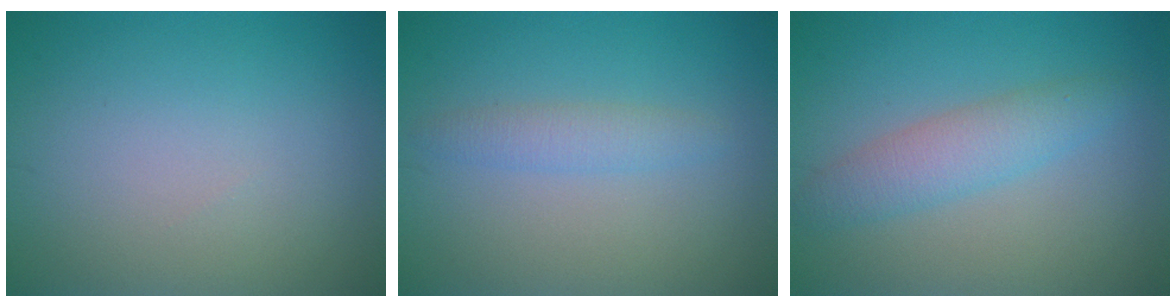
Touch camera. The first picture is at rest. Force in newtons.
{"total": 1.8, "press": 1.8, "slide": 0.2}
{"total": 3.3, "press": 3.3, "slide": 0.1}